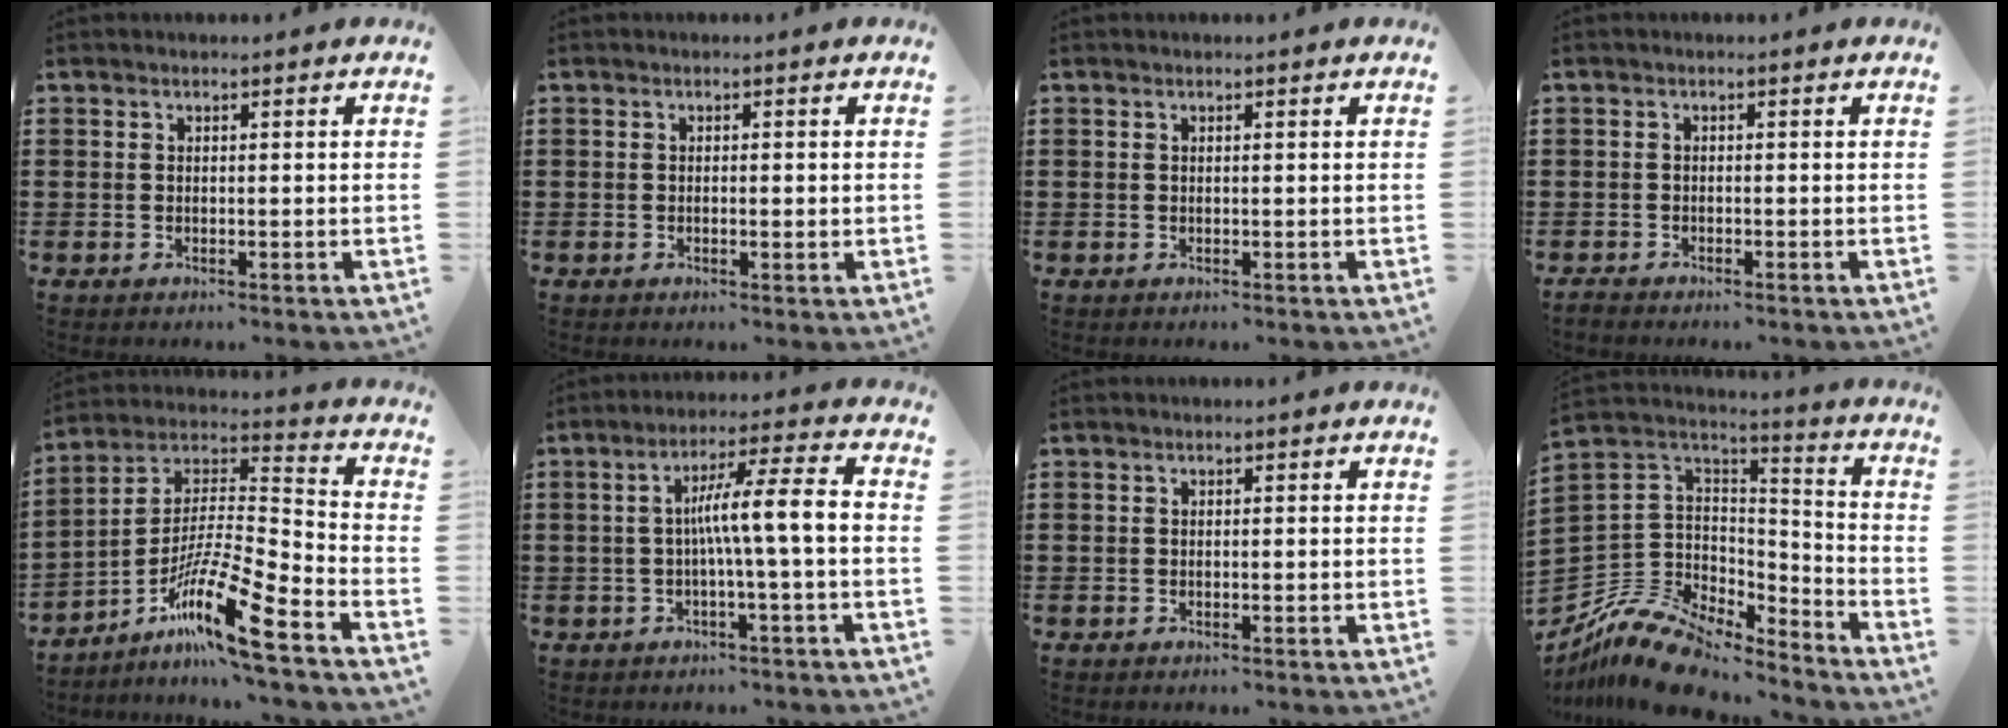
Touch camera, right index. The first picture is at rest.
{"total": 0.9, "force": [-0.1, 0.3, 0.8], "torque": [-0.015, -0.001, -0.002]}
{"total": 0.0}
{"total": 1.1, "force": [-1.0, 0.3, -0.1], "torque": [-0.001, 0.003, -0.023]}
{"total": 13.8, "force": [-9.2, 1.2, 10.2], "torque": [-0.195, 0.003, -0.176]}
{"total": 7.7, "force": [-0.8, -0.1, 7.7], "torque": [-0.140, 0.004, -0.023]}
{"total": 0.0}
{"total": 11.8, "force": [-9.2, 5.9, 4.4], "torque": [-0.115, 0.018, -0.180]}